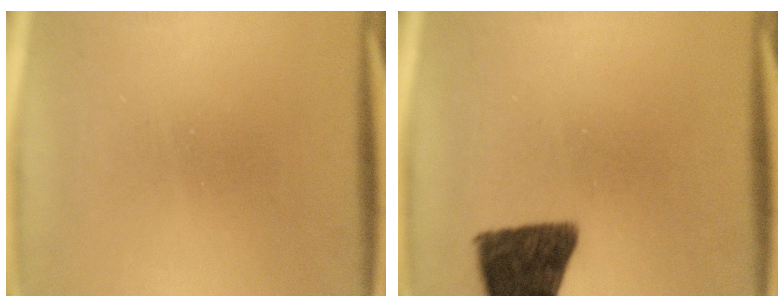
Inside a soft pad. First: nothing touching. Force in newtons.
{"total": 12.5}